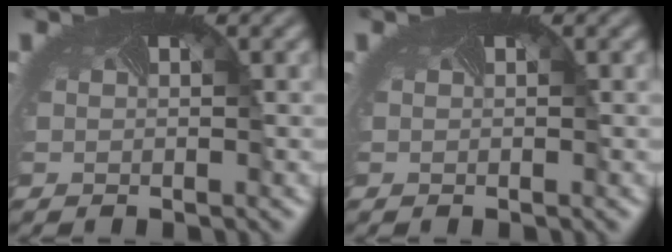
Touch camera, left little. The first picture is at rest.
{"total": 0.0}